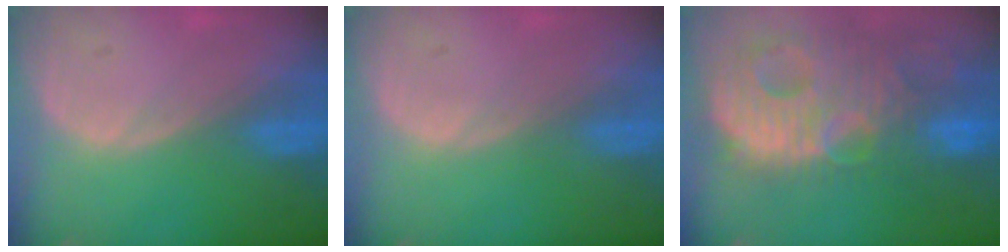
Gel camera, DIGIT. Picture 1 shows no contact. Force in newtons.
{"total": 0.0}
{"total": 14.3, "press": 12.3, "slide": 7.2}